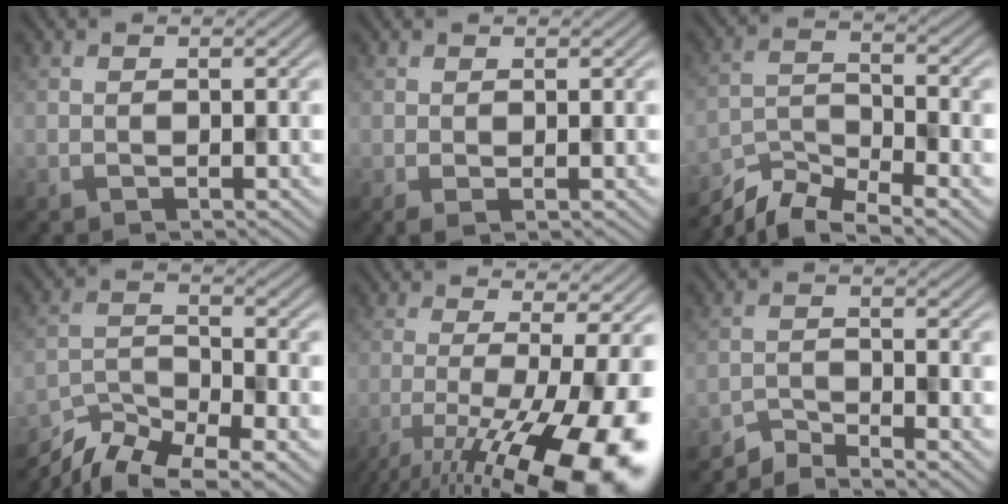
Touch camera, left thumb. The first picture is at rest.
{"total": 0.8, "force": [0.1, 0.2, 0.8], "torque": [-0.016, -0.002, 0.002]}
{"total": 7.1, "force": [-5.9, 1.8, 3.6], "torque": [-0.069, -0.006, -0.121]}
{"total": 8.9, "force": [-7.0, 2.6, 4.8], "torque": [-0.092, -0.007, -0.141]}
{"total": 16.8, "force": [-7.3, 4.2, 14.5], "torque": [-0.212, -0.016, -0.107]}
{"total": 3.4, "force": [-3.2, 0.4, 1.1], "torque": [-0.016, 0.000, -0.070]}